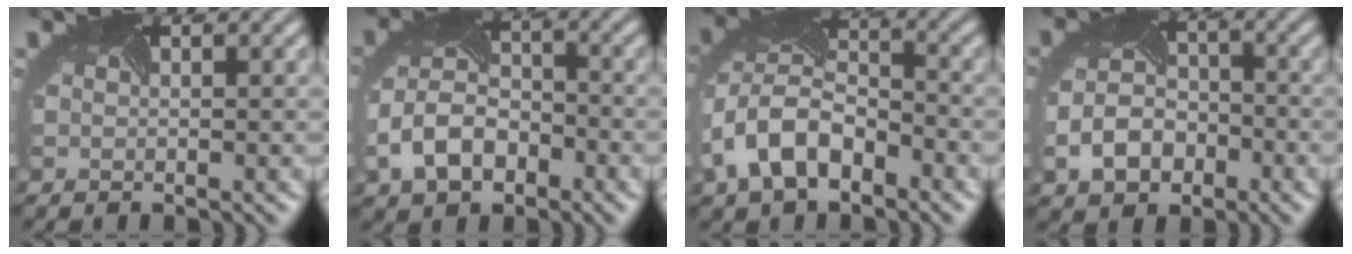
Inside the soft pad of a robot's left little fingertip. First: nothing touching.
{"total": 5.2, "force": [-2.3, 3.7, 2.9], "torque": [-0.071, 0.005, -0.050]}
{"total": 7.1, "force": [-2.9, 4.6, 4.6], "torque": [-0.105, 0.003, -0.063]}
{"total": 4.0, "force": [-1.8, 3.1, 1.7], "torque": [-0.043, -0.003, -0.035]}